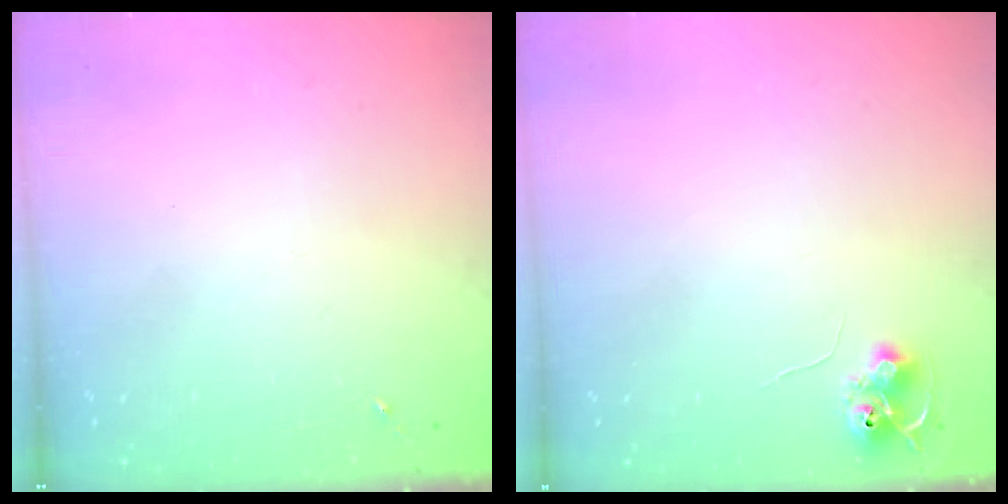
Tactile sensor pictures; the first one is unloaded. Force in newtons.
{"total": 7.9, "press": 7.8, "slide": 0.9}